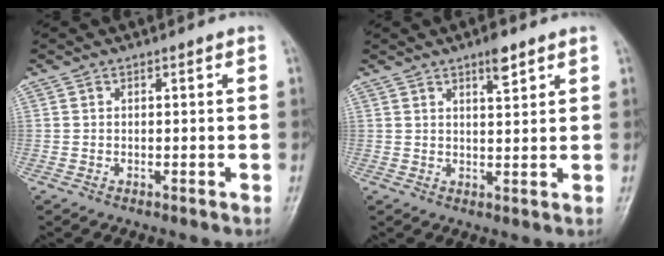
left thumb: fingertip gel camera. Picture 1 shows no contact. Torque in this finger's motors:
{"motor_torque": [1.06, 0.47, 0.74, -0.30, 0.03]}